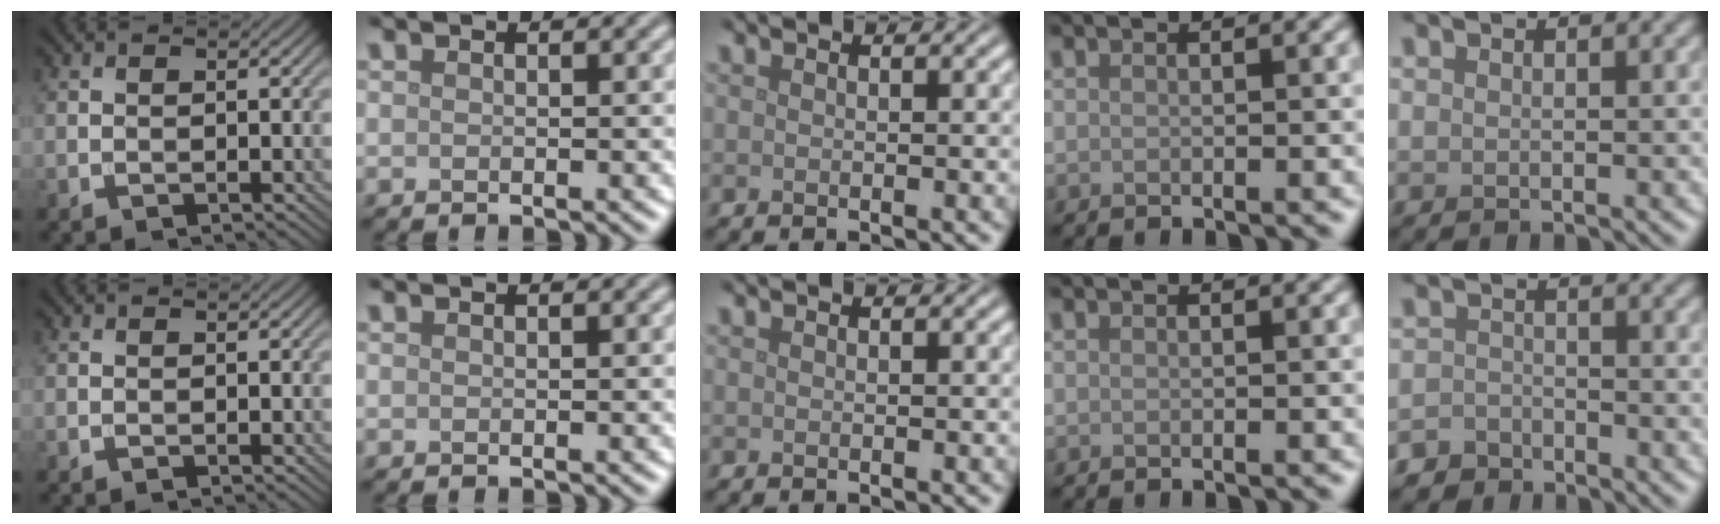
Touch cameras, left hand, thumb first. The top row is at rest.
{"little": {"total": 2.2, "force": [-2.0, 1.0, 0.0], "torque": [0.007, 0.003, -0.042]}}